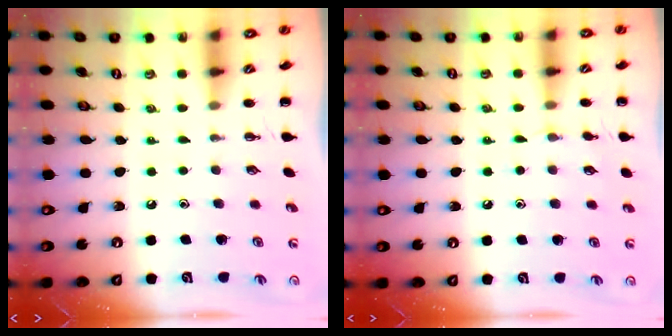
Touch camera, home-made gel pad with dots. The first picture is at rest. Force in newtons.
{"total": 5.8, "press": 5.4, "slide": 2.1}